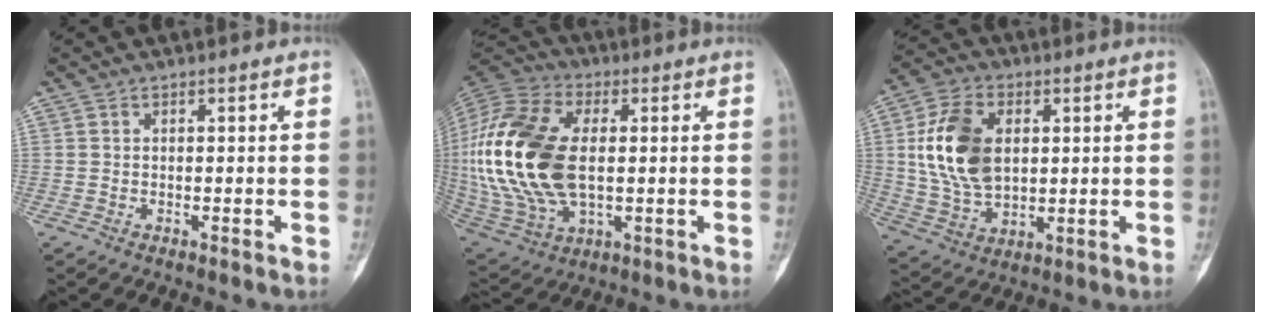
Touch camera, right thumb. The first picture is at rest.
{"total": 26.1, "force": [1.1, 14.9, 21.4], "torque": [-0.474, -0.007, 0.024]}
{"total": 15.2, "force": [2.6, 9.8, 11.4], "torque": [-0.205, -0.003, 0.054]}